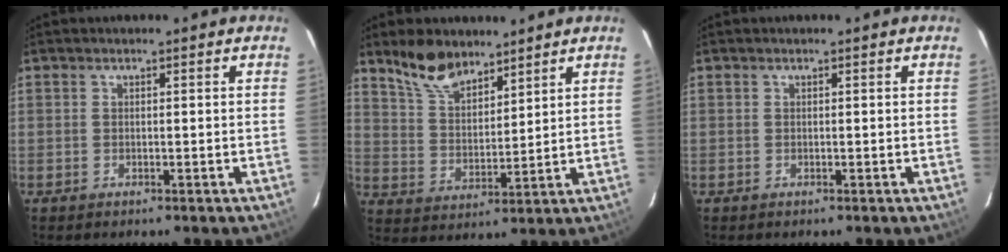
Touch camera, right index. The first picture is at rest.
{"total": 9.6, "force": [7.6, 4.1, 4.3], "torque": [-0.082, 0.013, 0.150]}
{"total": 0.0}